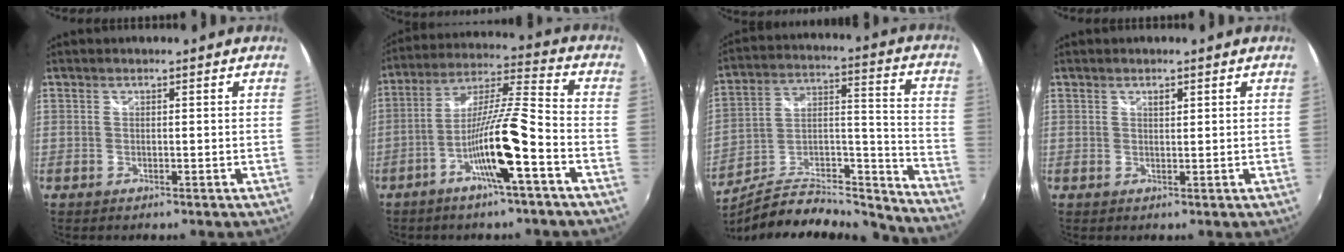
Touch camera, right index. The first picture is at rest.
{"total": 12.5, "force": [-5.8, -0.1, 11.1], "torque": [-0.213, 0.000, -0.110]}
{"total": 18.5, "force": [-16.4, 2.9, 8.1], "torque": [-0.114, 0.002, -0.270]}
{"total": 1.0, "force": [0.6, 0.5, 0.7], "torque": [-0.009, 0.003, 0.011]}